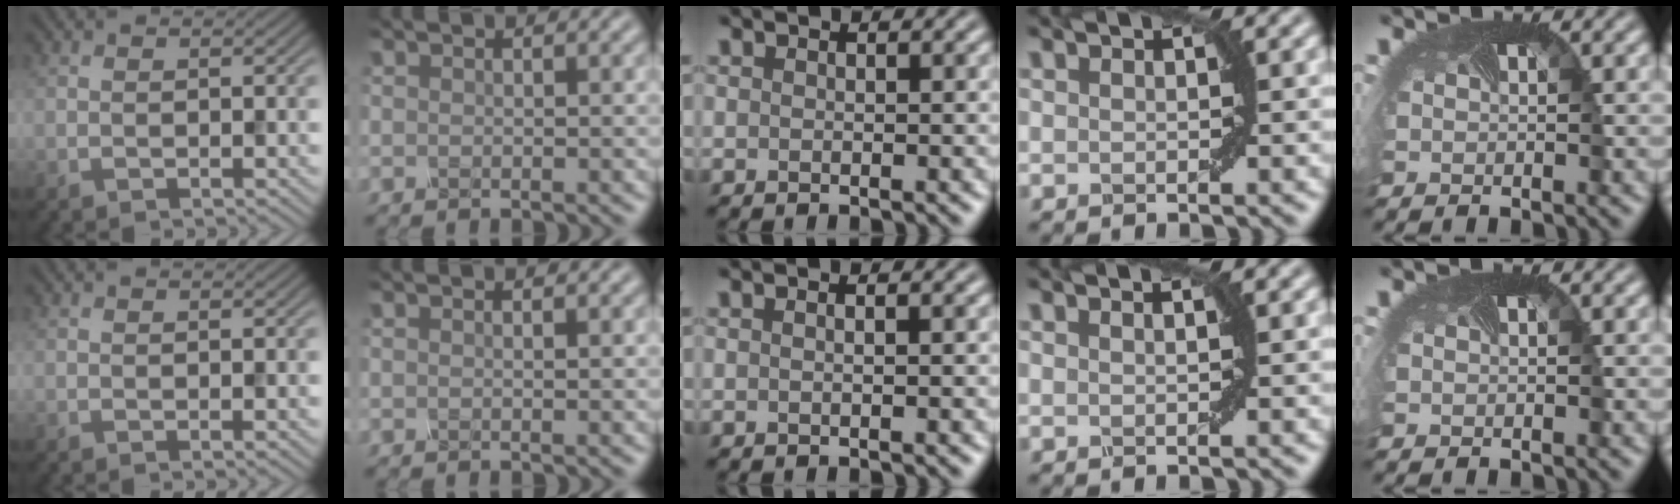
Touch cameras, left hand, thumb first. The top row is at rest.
{"middle": {"total": 0.9, "force": [0.1, 0.4, 0.8], "torque": [-0.009, -0.002, -0.007]}, "ring": {"total": 0.8, "force": [0.6, 0.1, 0.5], "torque": [-0.004, -0.001, 0.005]}}